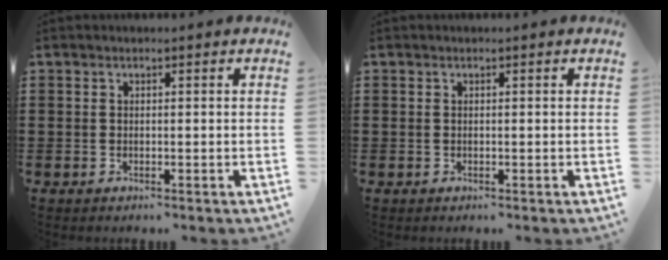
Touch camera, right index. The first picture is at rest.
{"total": 0.0}